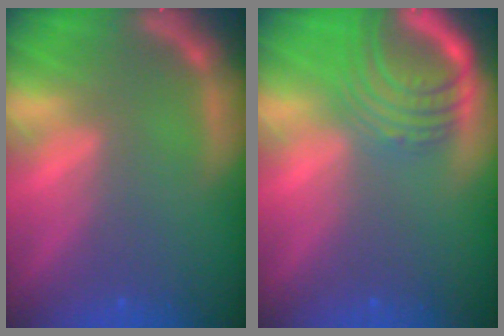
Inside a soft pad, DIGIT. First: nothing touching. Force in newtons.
{"total": 7.6}